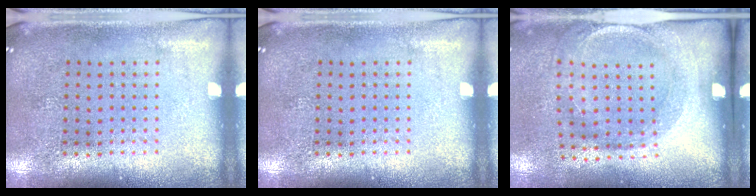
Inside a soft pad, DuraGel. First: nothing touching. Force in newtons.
{"total": 0.0}
{"total": 1.7, "press": 1.3, "slide": 1.1}